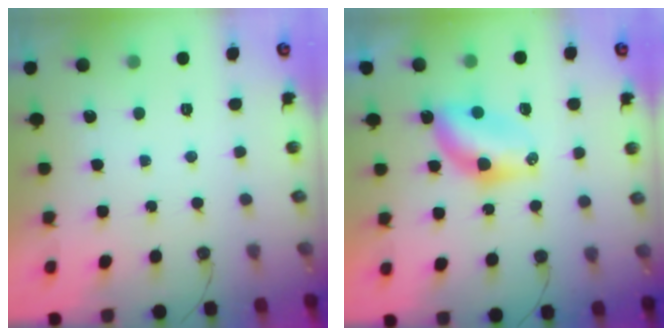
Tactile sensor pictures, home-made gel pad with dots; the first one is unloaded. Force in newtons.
{"total": 6.5, "press": 6.5, "slide": 0.2}